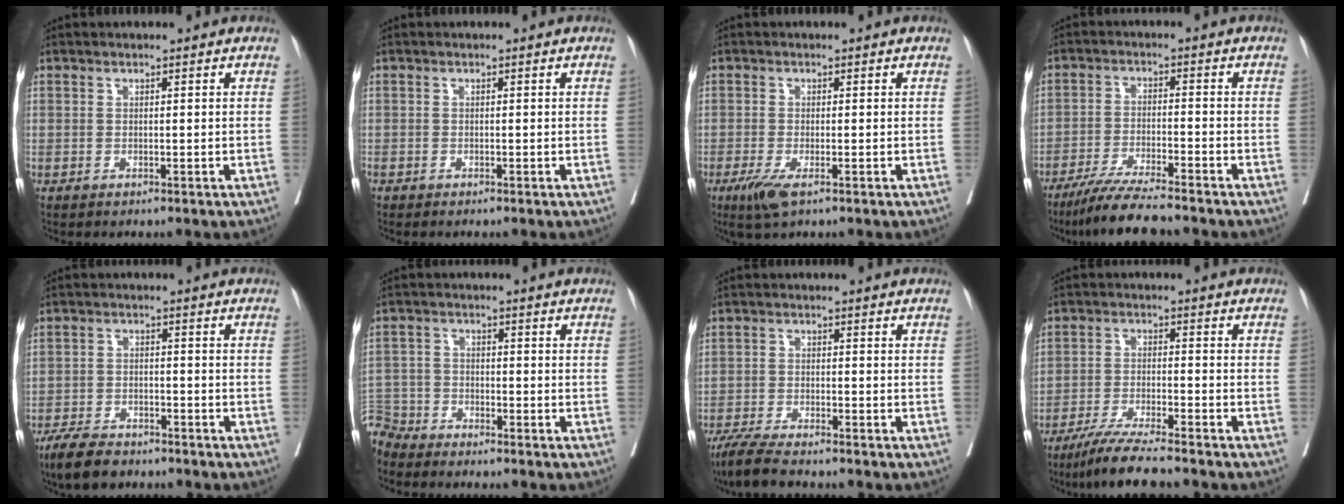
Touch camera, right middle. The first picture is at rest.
{"total": 0.6, "force": [-0.6, 0.1, 0.2], "torque": [-0.009, -0.002, -0.014]}
{"total": 3.8, "force": [-2.2, 0.8, 3.1], "torque": [-0.060, -0.010, -0.037]}
{"total": 8.3, "force": [-7.2, -0.3, 4.2], "torque": [-0.068, -0.028, -0.125]}
{"total": 6.4, "force": [-5.4, 2.1, 2.7], "torque": [-0.054, -0.010, -0.099]}
{"total": 5.5, "force": [-5.3, 1.1, -0.9], "torque": [0.023, -0.002, -0.109]}
{"total": 6.1, "force": [-5.2, 0.3, 3.1], "torque": [-0.056, -0.019, -0.096]}
{"total": 7.5, "force": [-6.4, -0.5, 3.9], "torque": [-0.066, -0.027, -0.116]}